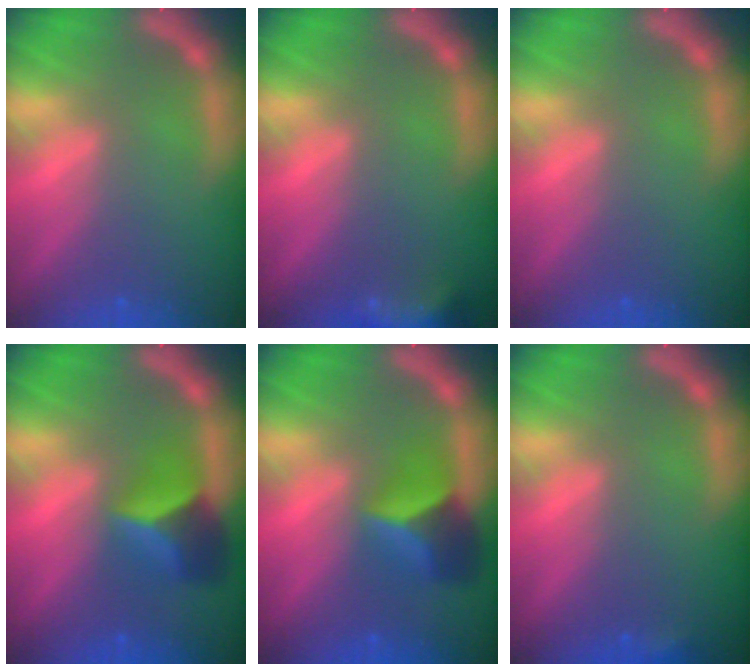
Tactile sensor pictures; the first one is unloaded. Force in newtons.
{"total": 5.9}
{"total": 0.0}
{"total": 4.9}
{"total": 4.9}
{"total": 0.9}